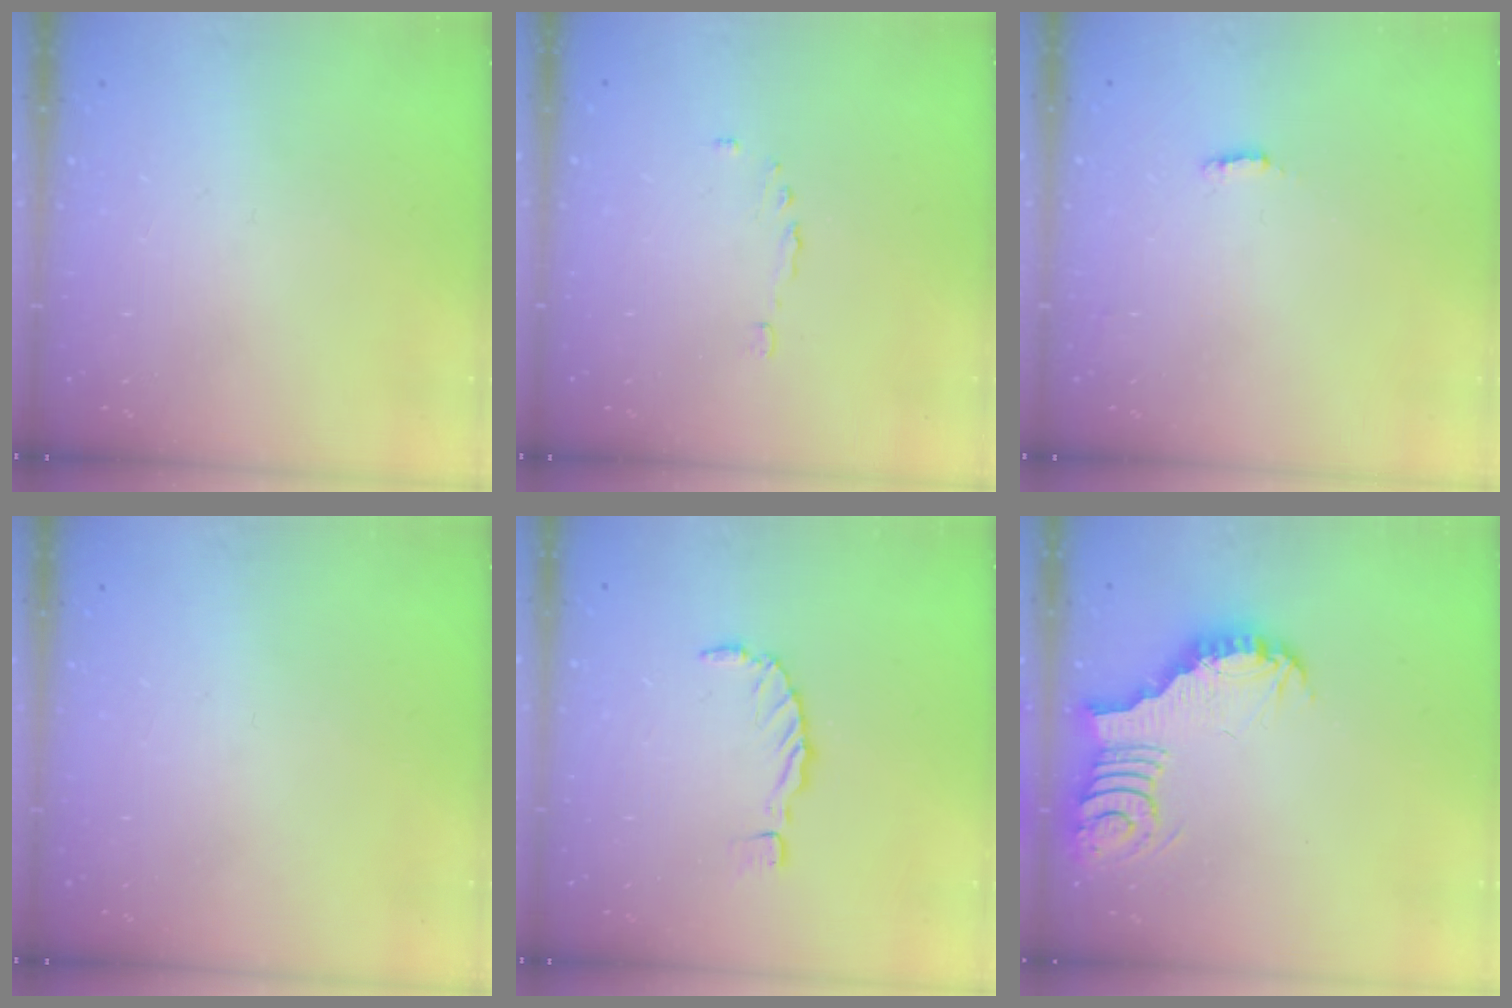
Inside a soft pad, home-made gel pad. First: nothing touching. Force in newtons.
{"total": 2.9, "press": 2.9, "slide": 0.5}
{"total": 2.3, "press": 2.2, "slide": 0.5}
{"total": 0.0}
{"total": 0.0}
{"total": 3.6, "press": 3.6, "slide": 0.5}